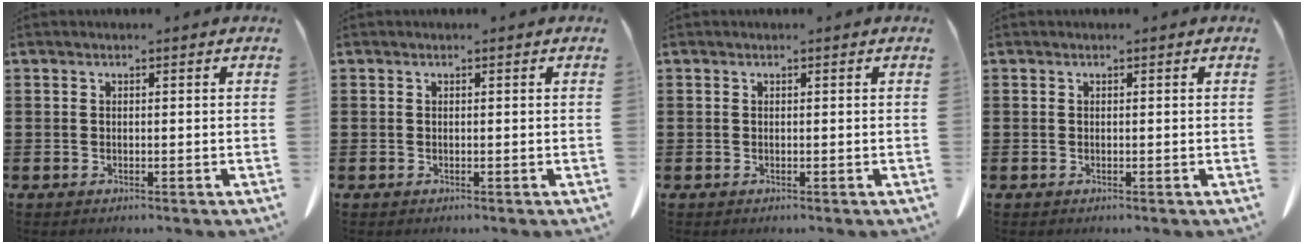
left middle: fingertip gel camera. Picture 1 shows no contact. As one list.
[{"total": 0.0}, {"total": 0.0}, {"total": 0.0}]